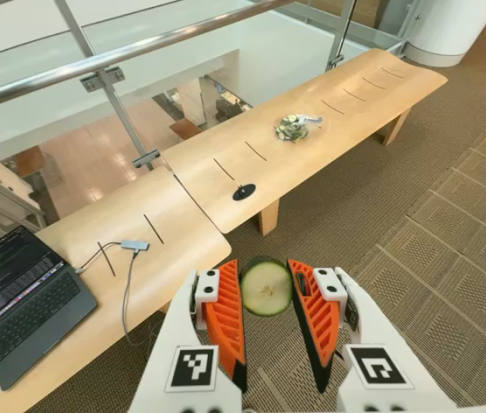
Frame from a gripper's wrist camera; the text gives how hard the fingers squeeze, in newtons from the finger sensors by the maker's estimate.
{"total": 8.8, "left": 8.7, "right": 8.9}